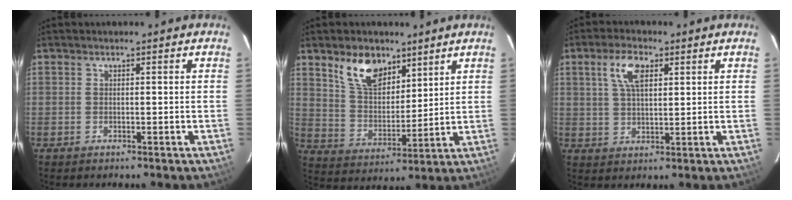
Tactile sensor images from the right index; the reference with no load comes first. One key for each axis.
{"total": 11.0, "fx": 7.0, "fy": 6.0, "fz": 5.9, "tx": -0.109, "ty": 0.013, "tz": 0.138}
{"total": 6.5, "fx": 2.8, "fy": 3.0, "fz": 5.1, "tx": -0.098, "ty": 0.013, "tz": 0.052}